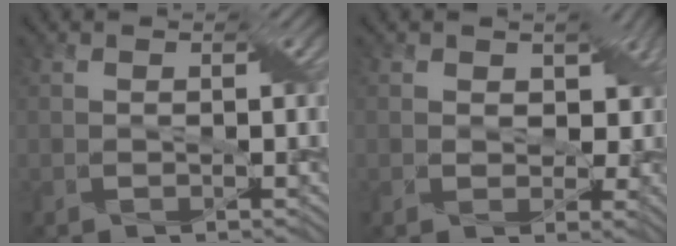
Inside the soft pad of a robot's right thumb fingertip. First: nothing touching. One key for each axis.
{"total": 6.8, "fx": 0.9, "fy": 5.1, "fz": 4.4, "tx": -0.058, "ty": 0.001, "tz": 0.008}